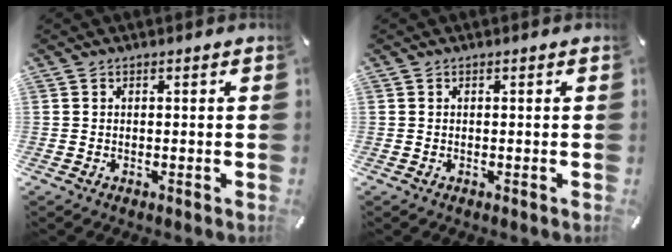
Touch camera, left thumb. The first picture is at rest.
{"total": 0.0}